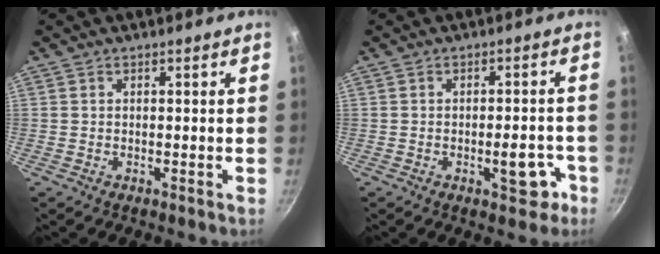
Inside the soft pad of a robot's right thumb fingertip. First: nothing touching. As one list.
[{"total": 6.4, "force": [-2.6, 2.9, 5.1], "torque": [-0.044, 0.019, -0.030]}]